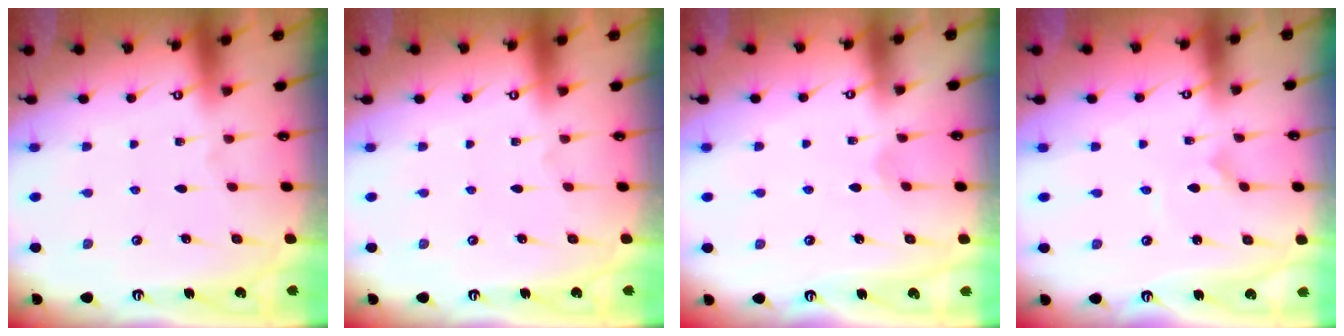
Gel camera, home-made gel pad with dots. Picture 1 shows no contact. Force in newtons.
{"total": 0.0}
{"total": 1.5, "press": 1.4, "slide": 0.1}
{"total": 0.0}